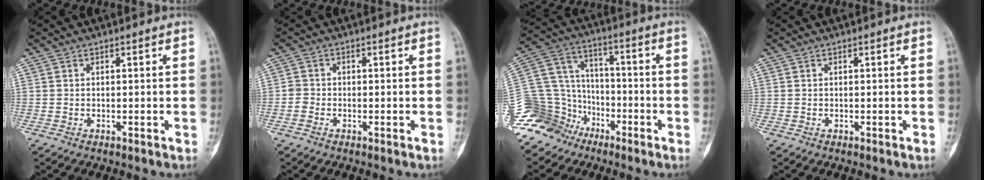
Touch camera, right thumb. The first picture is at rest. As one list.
[{"total": 1.4, "force": [-0.8, 1.1, 0.5], "torque": [-0.004, 0.005, -0.021]}, {"total": 16.5, "force": [-10.7, 11.9, 4.0], "torque": [-0.075, 0.084, -0.199]}, {"total": 0.0}]